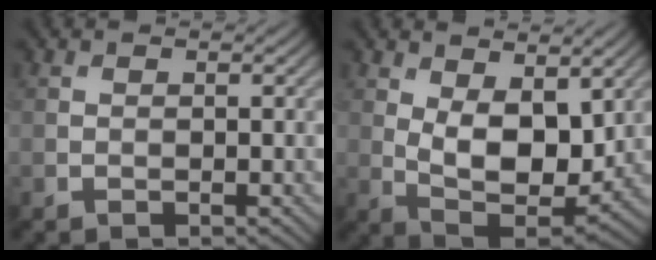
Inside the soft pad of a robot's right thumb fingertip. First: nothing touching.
{"total": 8.8, "force": [2.2, 4.8, 7.0], "torque": [-0.147, -0.015, 0.042]}